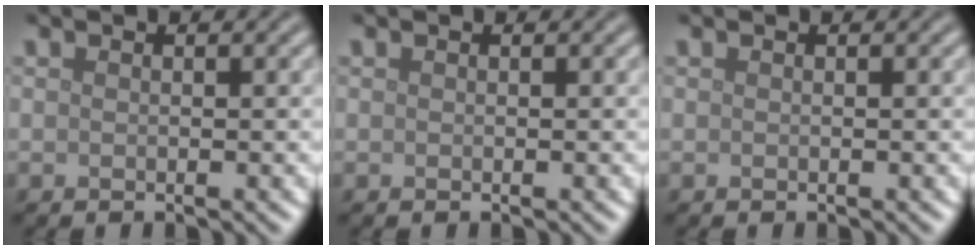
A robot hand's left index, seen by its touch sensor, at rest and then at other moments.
{"total": 0.0}
{"total": 0.0}